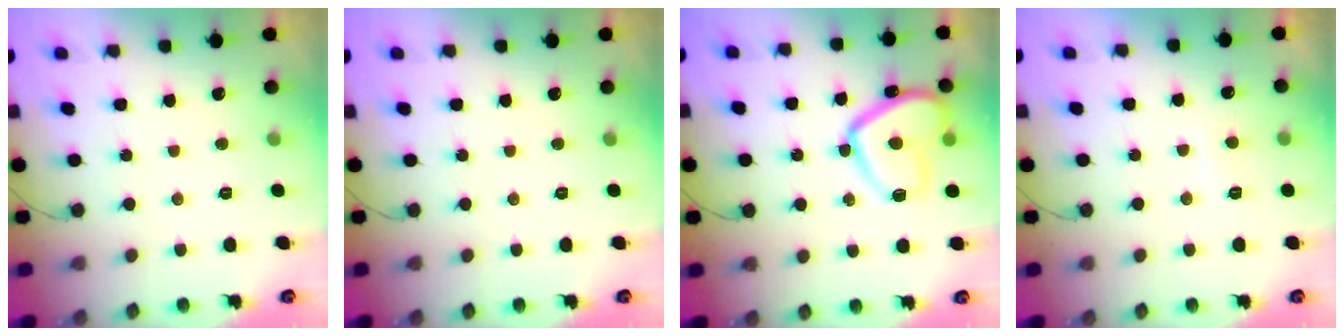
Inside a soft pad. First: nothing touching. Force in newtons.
{"total": 0.0}
{"total": 14.4, "press": 14.3, "slide": 1.5}
{"total": 2.1, "press": 2.0, "slide": 0.6}